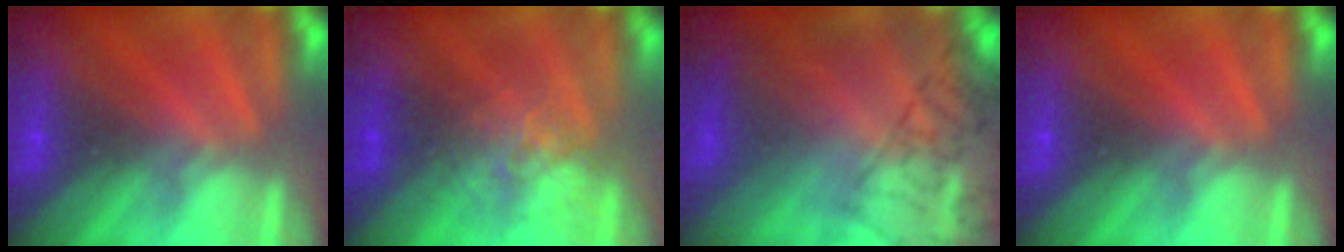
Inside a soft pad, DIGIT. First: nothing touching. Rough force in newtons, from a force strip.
{"total": 2.5}
{"total": 10.9}
{"total": 0.0}